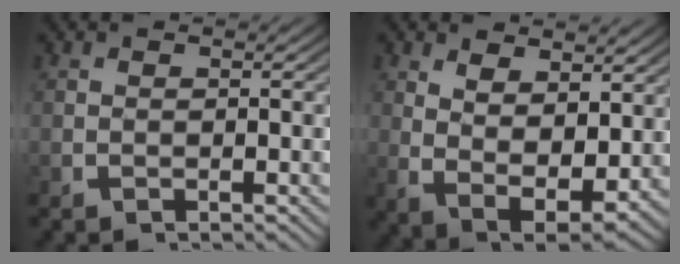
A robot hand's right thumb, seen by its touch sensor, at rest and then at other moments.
{"total": 7.0, "force": [0.0, 4.7, 5.2], "torque": [-0.115, -0.041, 0.019]}